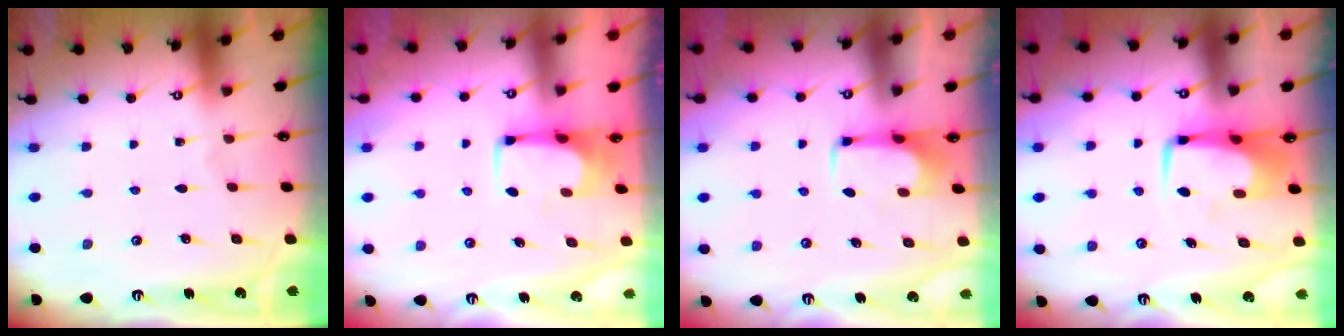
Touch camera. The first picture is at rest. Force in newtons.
{"total": 5.4, "press": 5.4, "slide": 0.5}
{"total": 2.0, "press": 1.9, "slide": 0.3}
{"total": 7.1, "press": 7.1, "slide": 0.7}